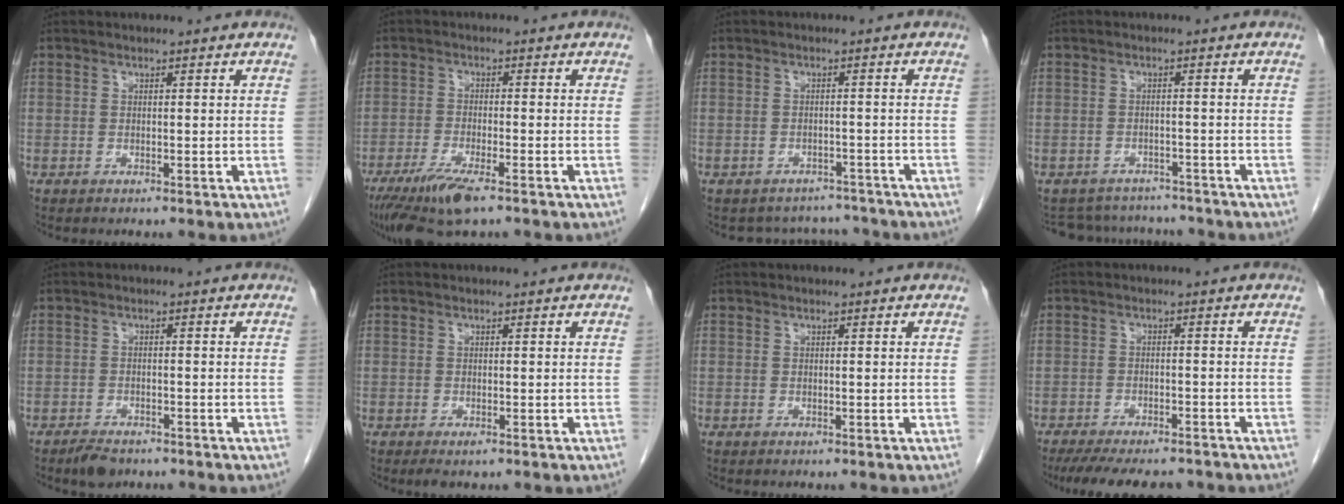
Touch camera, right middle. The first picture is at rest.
{"total": 7.9, "force": [-5.3, 1.2, 5.8], "torque": [-0.106, -0.020, -0.089]}
{"total": 6.6, "force": [-6.1, 2.4, -0.2], "torque": [0.006, 0.018, -0.071]}
{"total": 7.7, "force": [-7.3, 2.4, 0.5], "torque": [-0.010, 0.012, -0.094]}
{"total": 2.7, "force": [-2.1, 1.4, 0.9], "torque": [-0.018, 0.000, -0.028]}
{"total": 2.2, "force": [-1.4, 0.6, 1.6], "torque": [-0.030, -0.005, -0.021]}
{"total": 0.0}
{"total": 12.7, "force": [-11.0, 3.4, 5.5], "torque": [-0.102, -0.010, -0.148]}